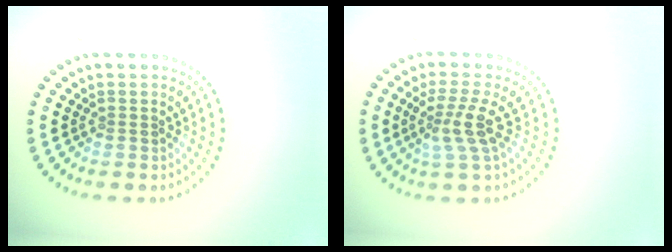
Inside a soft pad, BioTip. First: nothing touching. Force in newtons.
{"total": 2.8, "press": 2.1, "slide": 1.8}